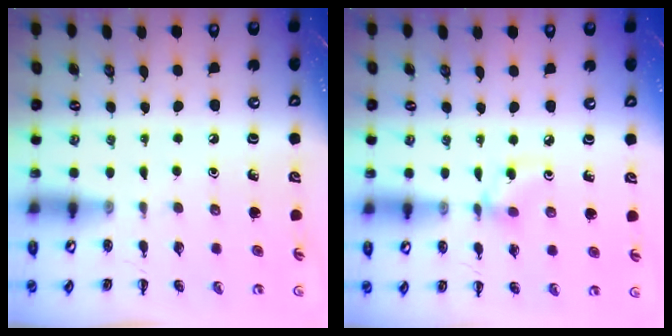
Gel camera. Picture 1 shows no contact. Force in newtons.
{"total": 3.0, "press": 2.8, "slide": 1.1}